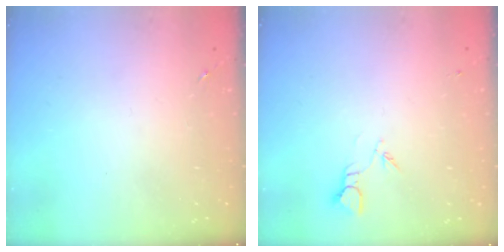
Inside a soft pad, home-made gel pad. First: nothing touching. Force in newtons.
{"total": 2.7, "press": 2.7, "slide": 0.3}